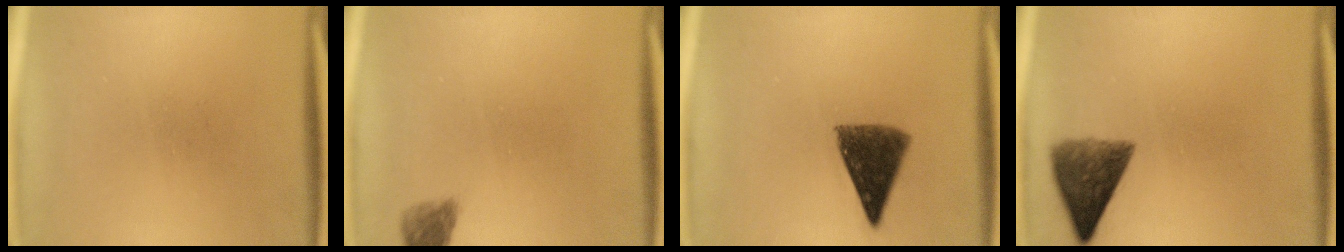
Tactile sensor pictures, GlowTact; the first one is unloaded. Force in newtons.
{"total": 2.4}
{"total": 9.5}
{"total": 7.1}